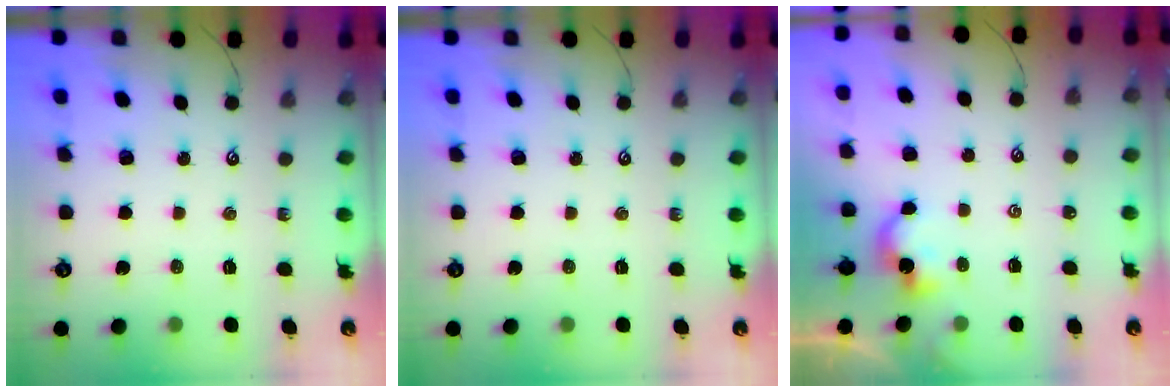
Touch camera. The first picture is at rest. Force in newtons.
{"total": 0.0}
{"total": 0.9, "press": 0.8, "slide": 0.4}